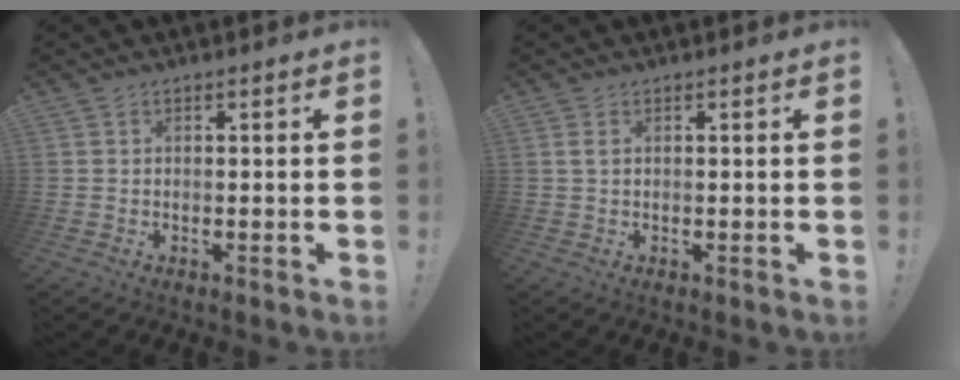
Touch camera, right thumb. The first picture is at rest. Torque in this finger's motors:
{"motor_torque": [0.00, 0.01, 0.21, 0.21, 0.00]}